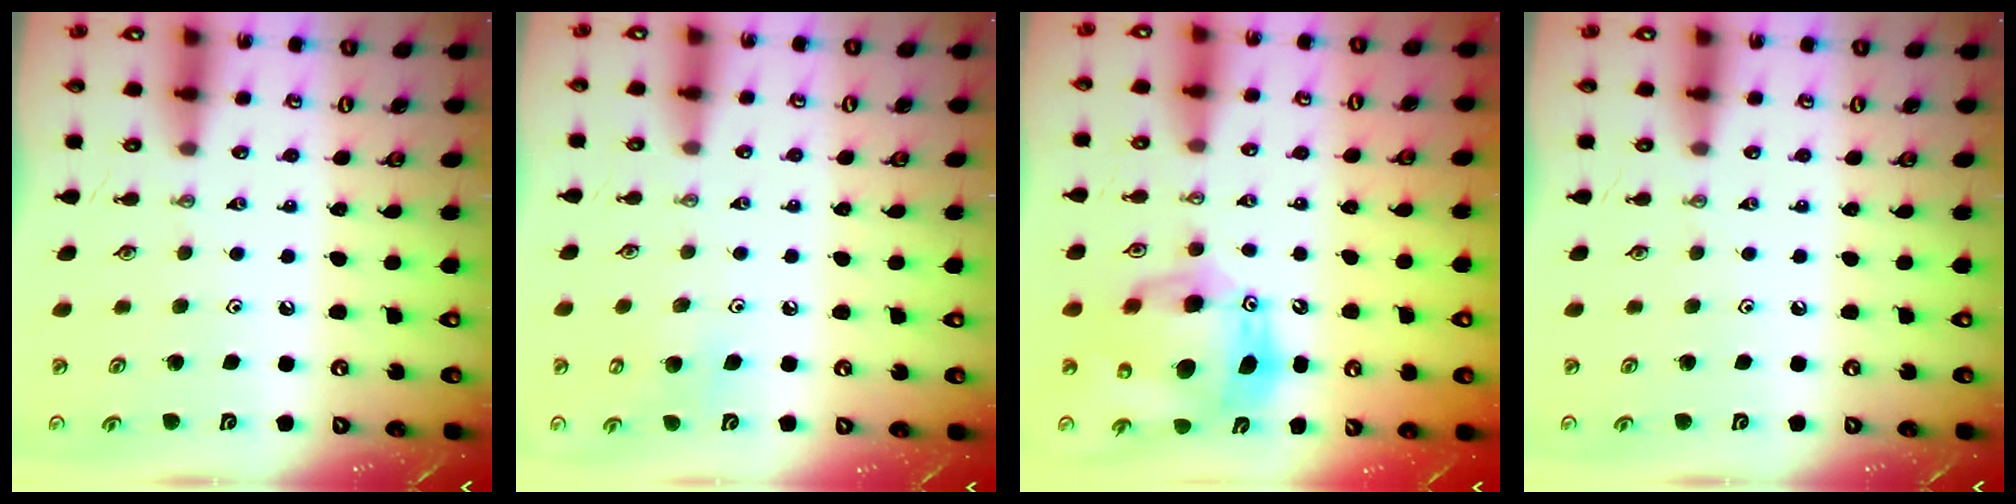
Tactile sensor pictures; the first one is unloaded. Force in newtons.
{"total": 6.7, "press": 6.7, "slide": 0.6}
{"total": 16.5, "press": 16.3, "slide": 2.7}
{"total": 0.0}